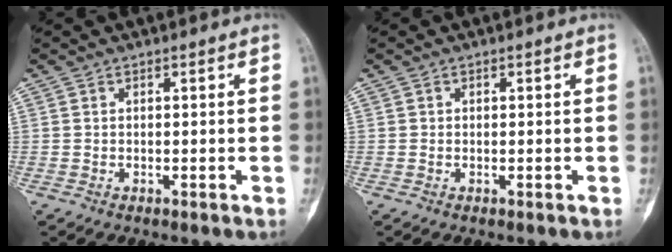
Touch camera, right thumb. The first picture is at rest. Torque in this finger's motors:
{"motor_torque": [0.17, 0.06, 0.02, 0.14, 0.04]}